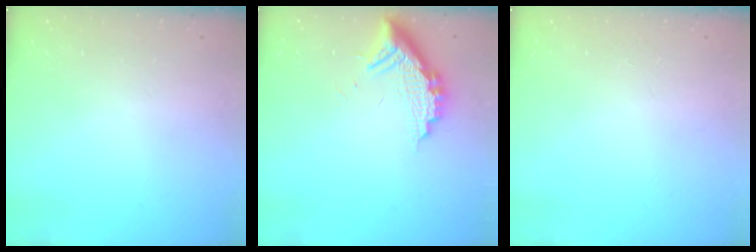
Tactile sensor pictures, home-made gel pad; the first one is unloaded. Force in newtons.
{"total": 11.5, "press": 11.4, "slide": 0.8}
{"total": 0.0}